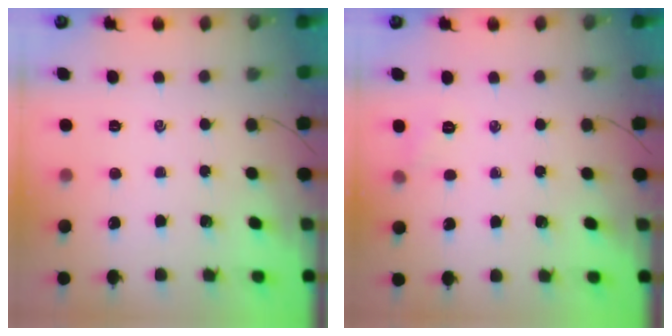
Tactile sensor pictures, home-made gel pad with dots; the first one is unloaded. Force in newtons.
{"total": 4.3, "press": 4.1, "slide": 1.2}